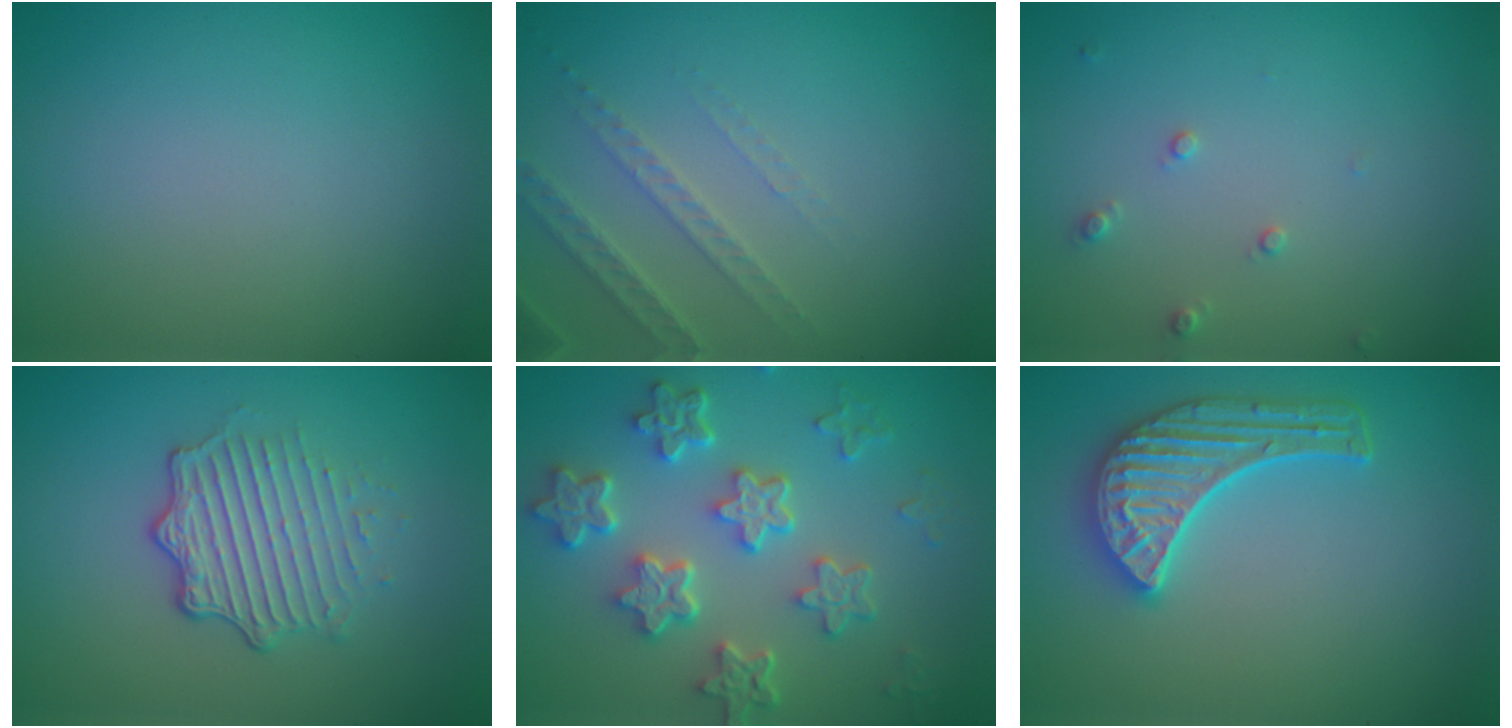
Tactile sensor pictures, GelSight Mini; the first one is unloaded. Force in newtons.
{"total": 2.5, "press": 2.4, "slide": 0.7}
{"total": 1.1, "press": 1.1, "slide": 0.2}
{"total": 4.7, "press": 3.2, "slide": 3.4}
{"total": 6.1, "press": 4.8, "slide": 3.8}
{"total": 5.0, "press": 4.3, "slide": 2.6}